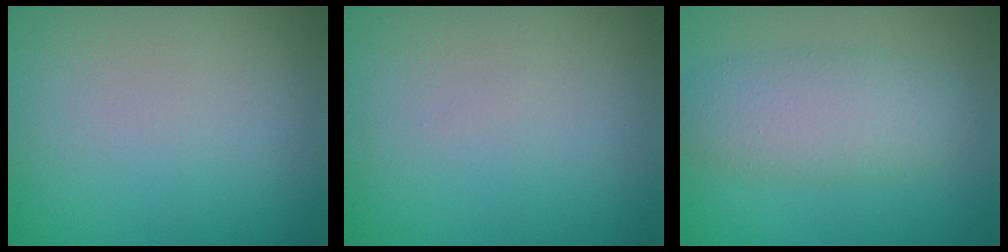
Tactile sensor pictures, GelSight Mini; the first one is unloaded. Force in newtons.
{"total": 0.0}
{"total": 4.5, "press": 4.5, "slide": 0.2}